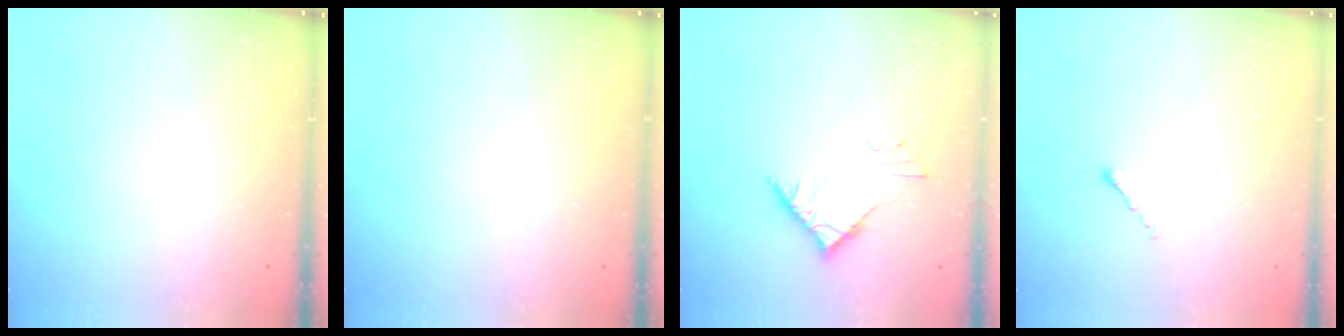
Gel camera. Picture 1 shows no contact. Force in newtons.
{"total": 0.0}
{"total": 5.2, "press": 5.2, "slide": 0.5}
{"total": 0.0}